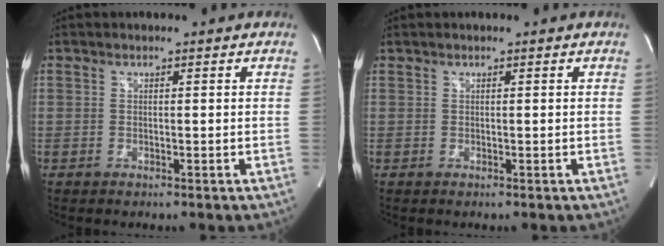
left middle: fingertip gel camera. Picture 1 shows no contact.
{"total": 0.0}